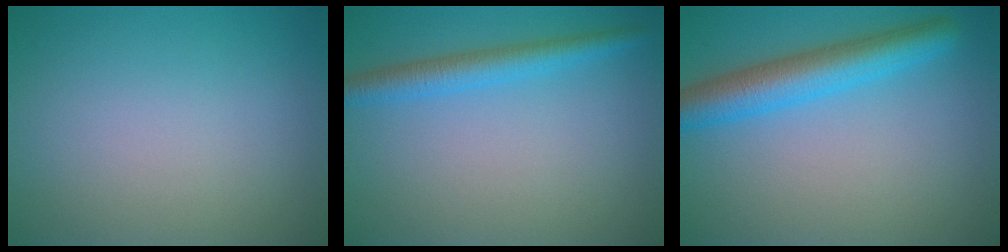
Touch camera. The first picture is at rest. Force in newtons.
{"total": 3.0, "press": 3.0, "slide": 0.0}
{"total": 5.2, "press": 5.2, "slide": 0.2}